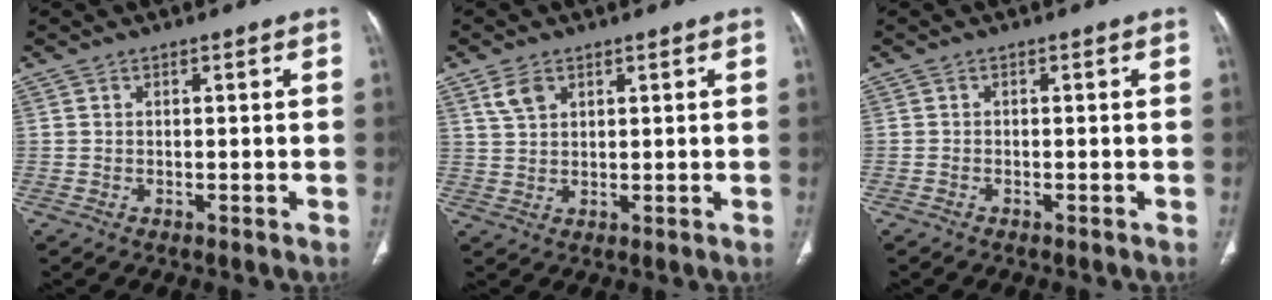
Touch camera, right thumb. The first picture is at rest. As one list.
[{"total": 3.7, "force": [2.2, 2.3, 2.0], "torque": [-0.037, -0.004, 0.051]}, {"total": 0.5, "force": [-0.5, 0.1, 0.1], "torque": [-0.006, 0.001, -0.011]}]